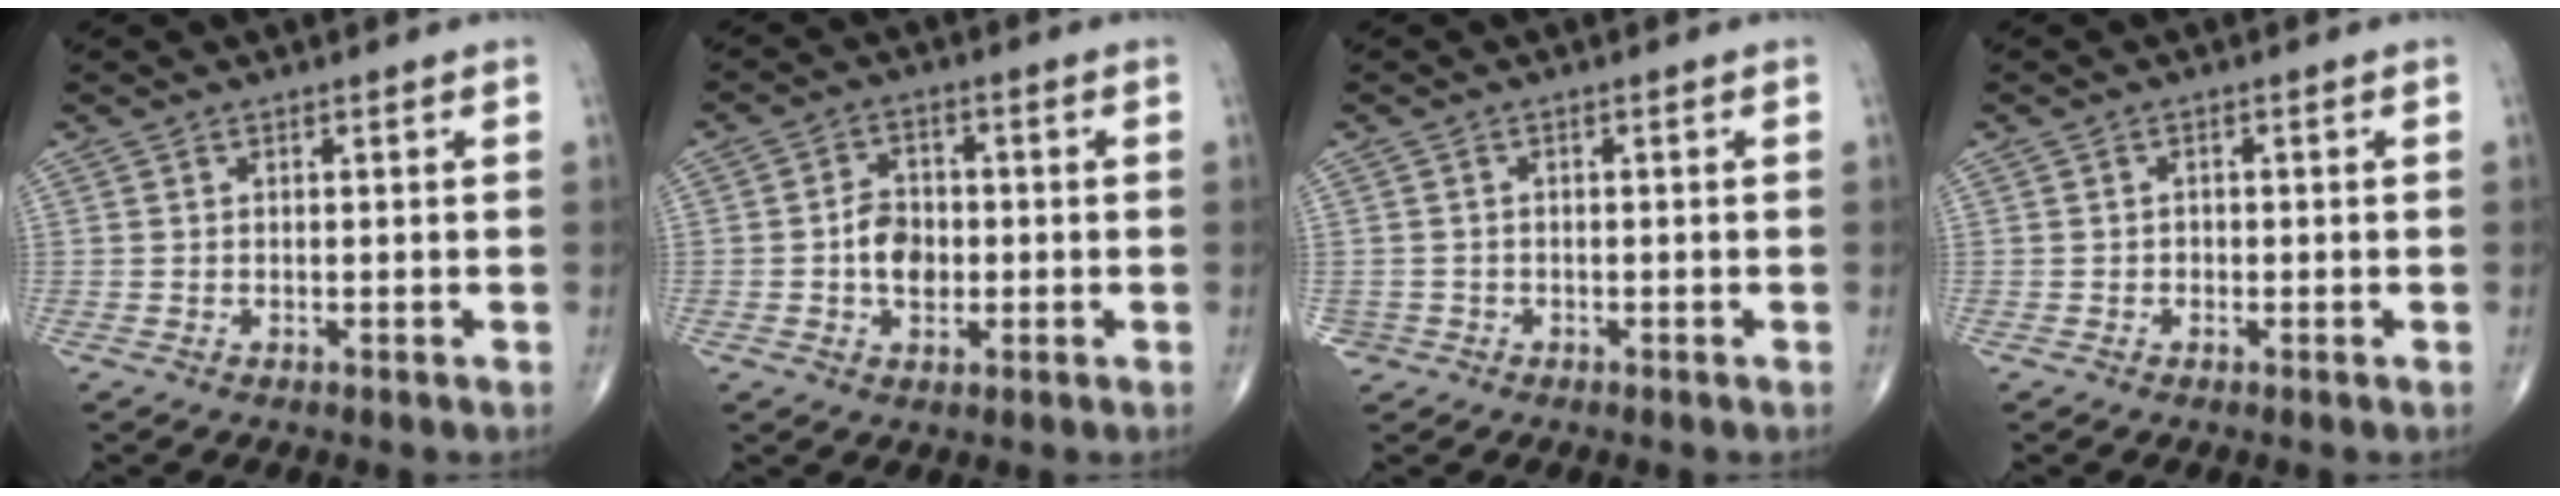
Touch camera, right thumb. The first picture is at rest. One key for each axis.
{"total": 6.0, "fx": -0.8, "fy": 4.4, "fz": 3.9, "tx": -0.047, "ty": 0.012, "tz": -0.017}
{"total": 1.7, "fx": -0.8, "fy": 1.5, "fz": -0.4, "tx": 0.018, "ty": 0.009, "tz": -0.019}
{"total": 0.9, "fx": -0.3, "fy": 0.8, "fz": 0.3, "tx": 0.003, "ty": 0.004, "tz": -0.006}